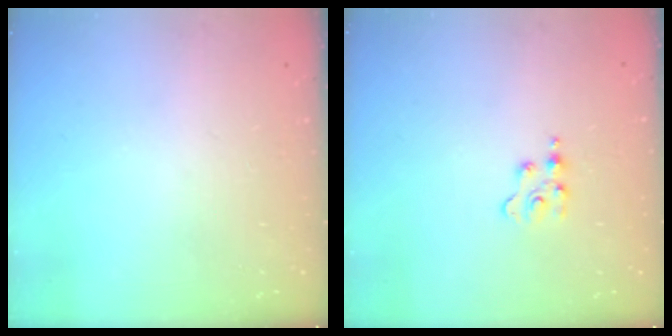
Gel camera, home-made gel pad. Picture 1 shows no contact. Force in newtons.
{"total": 2.3, "press": 2.3, "slide": 0.3}